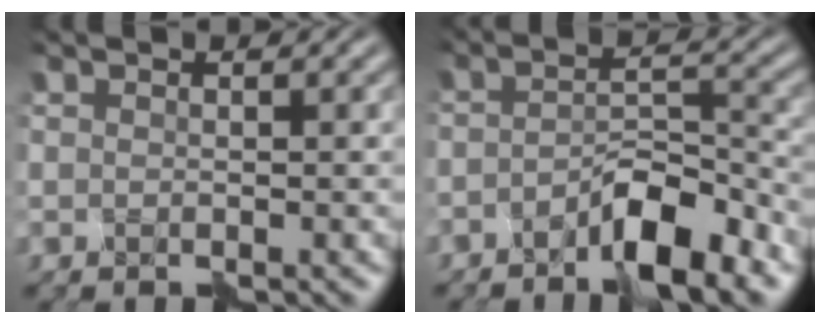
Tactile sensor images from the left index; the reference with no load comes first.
{"total": 4.8, "force": [-3.6, 0.8, 3.2], "torque": [-0.052, 0.006, -0.064]}